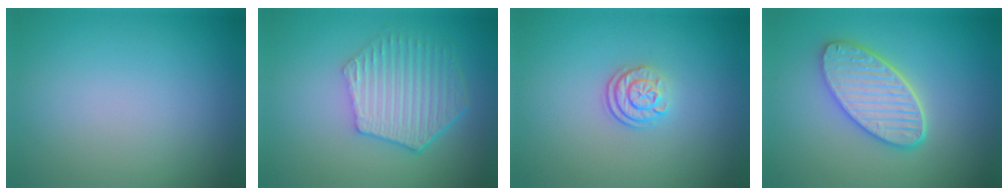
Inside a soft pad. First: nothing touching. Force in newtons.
{"total": 5.9, "press": 4.5, "slide": 3.9}
{"total": 2.4, "press": 1.8, "slide": 1.5}
{"total": 5.3, "press": 4.3, "slide": 3.0}